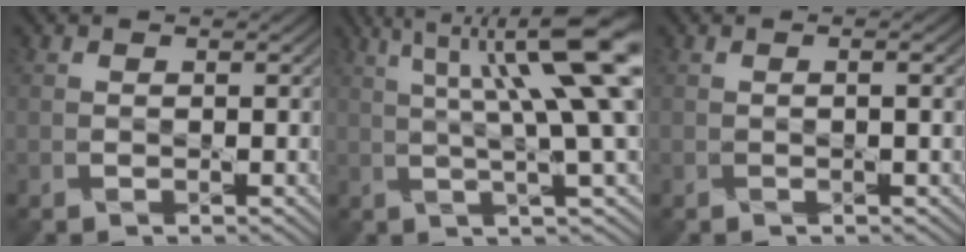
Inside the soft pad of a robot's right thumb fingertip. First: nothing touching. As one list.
[{"total": 12.6, "force": [4.2, 2.0, 11.7], "torque": [-0.179, 0.010, 0.075]}, {"total": 0.9, "force": [0.1, -0.3, 0.8], "torque": [-0.017, 0.004, 0.002]}]